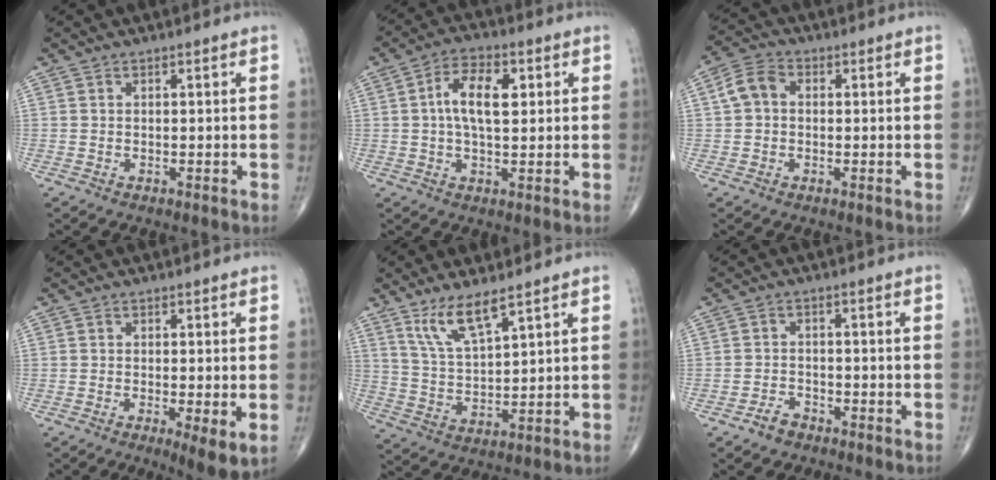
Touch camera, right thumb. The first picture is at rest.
{"total": 8.9, "force": [1.7, 4.4, 7.6], "torque": [-0.133, 0.012, 0.024]}
{"total": 5.3, "force": [0.4, 4.1, 3.4], "torque": [-0.063, 0.018, 0.000]}
{"total": 5.1, "force": [-1.2, 1.1, 4.8], "torque": [-0.083, -0.018, -0.023]}
{"total": 7.9, "force": [5.5, 1.7, 5.4], "torque": [-0.105, -0.037, 0.115]}
{"total": 2.6, "force": [-2.0, 1.5, 0.8], "torque": [-0.017, 0.011, -0.036]}